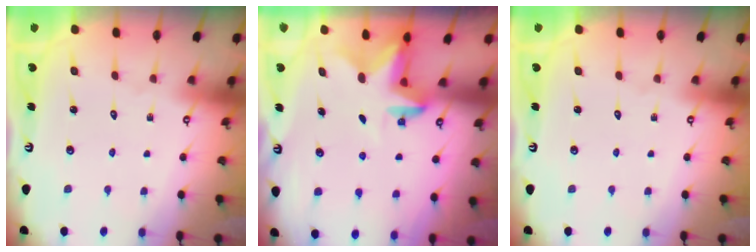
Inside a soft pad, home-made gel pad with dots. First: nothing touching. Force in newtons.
{"total": 2.8, "press": 2.8, "slide": 0.5}
{"total": 0.0}